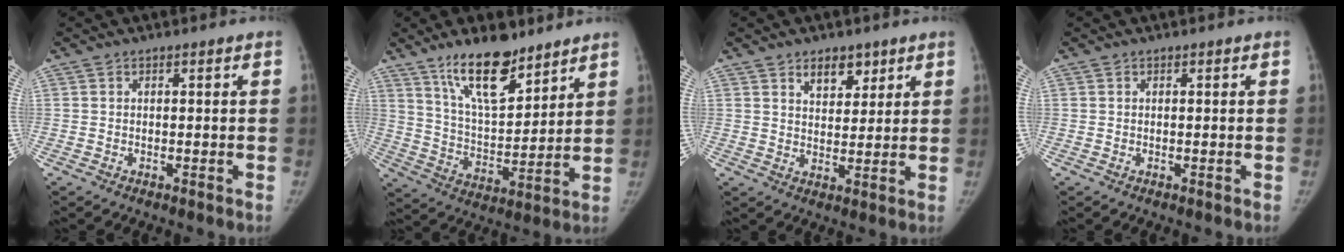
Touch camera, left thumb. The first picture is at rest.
{"total": 14.9, "force": [10.6, 5.5, 8.9], "torque": [-0.117, -0.069, 0.195]}
{"total": 5.8, "force": [3.6, 3.3, 3.0], "torque": [-0.018, -0.023, 0.059]}
{"total": 0.0}